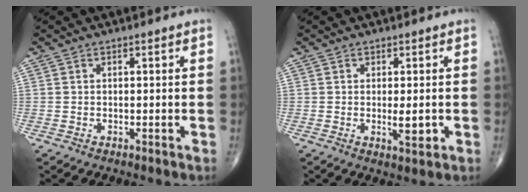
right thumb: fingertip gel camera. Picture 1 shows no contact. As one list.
[{"total": 3.1, "force": [-0.3, 1.0, 2.9], "torque": [-0.045, -0.007, -0.002]}]